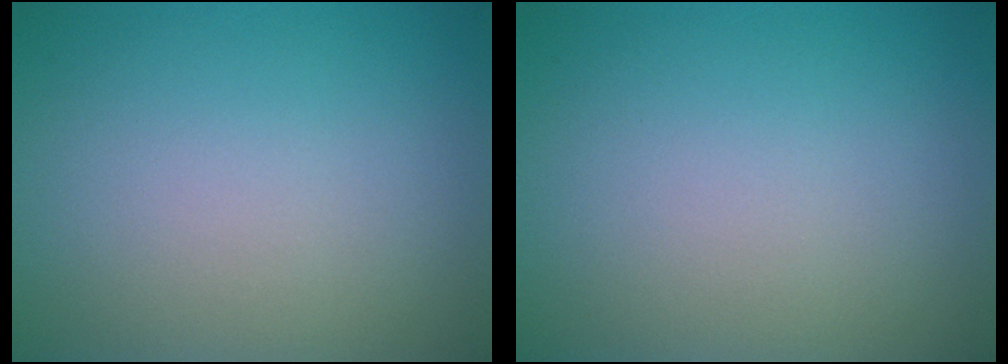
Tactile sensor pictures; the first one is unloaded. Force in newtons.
{"total": 0.0}